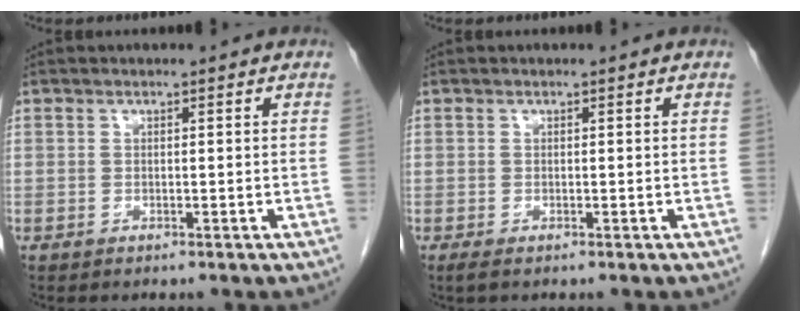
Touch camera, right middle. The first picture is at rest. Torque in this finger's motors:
{"motor_torque": [0.58, 0.06, 0.01, -0.01]}